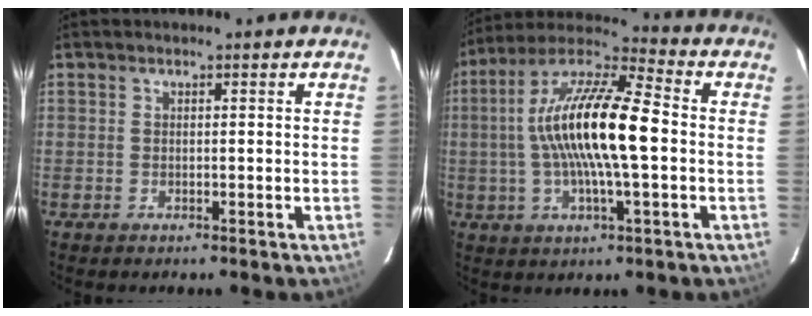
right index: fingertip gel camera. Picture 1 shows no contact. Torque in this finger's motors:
{"motor_torque": [2.14, 0.00, 1.05, 0.21]}